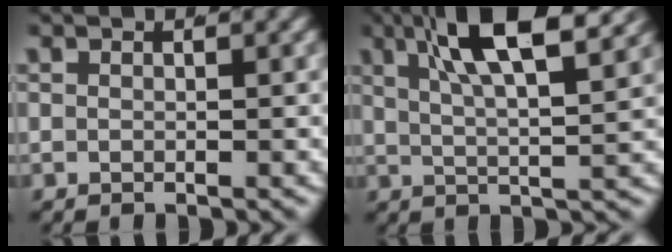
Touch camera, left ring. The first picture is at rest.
{"total": 8.2, "force": [4.1, 1.8, 6.9], "torque": [-0.109, 0.006, 0.064]}